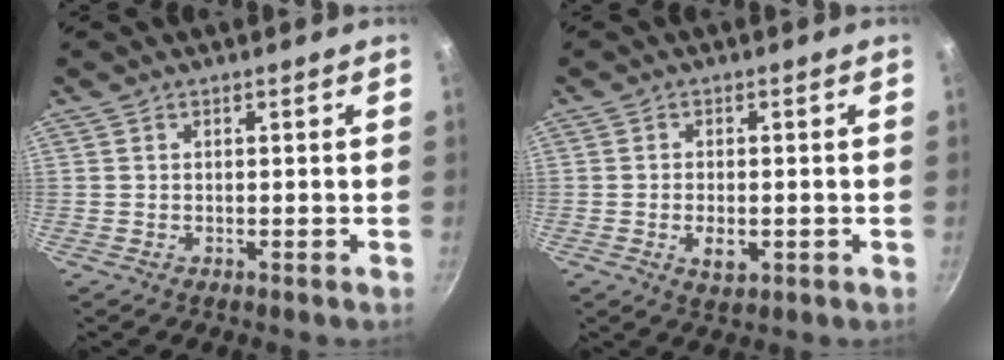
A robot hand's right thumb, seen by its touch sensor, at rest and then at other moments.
{"total": 4.1, "force": [-1.0, 2.3, 3.2], "torque": [-0.058, -0.001, -0.014]}